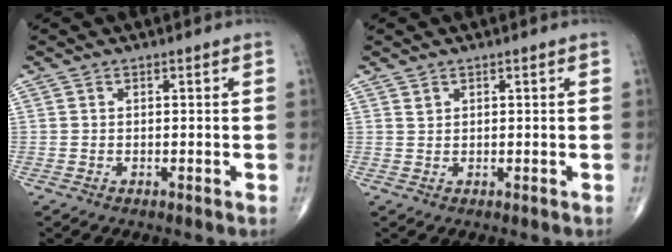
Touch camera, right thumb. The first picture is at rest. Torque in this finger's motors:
{"motor_torque": [-0.19, -0.08, 0.18, 0.10, 0.00]}